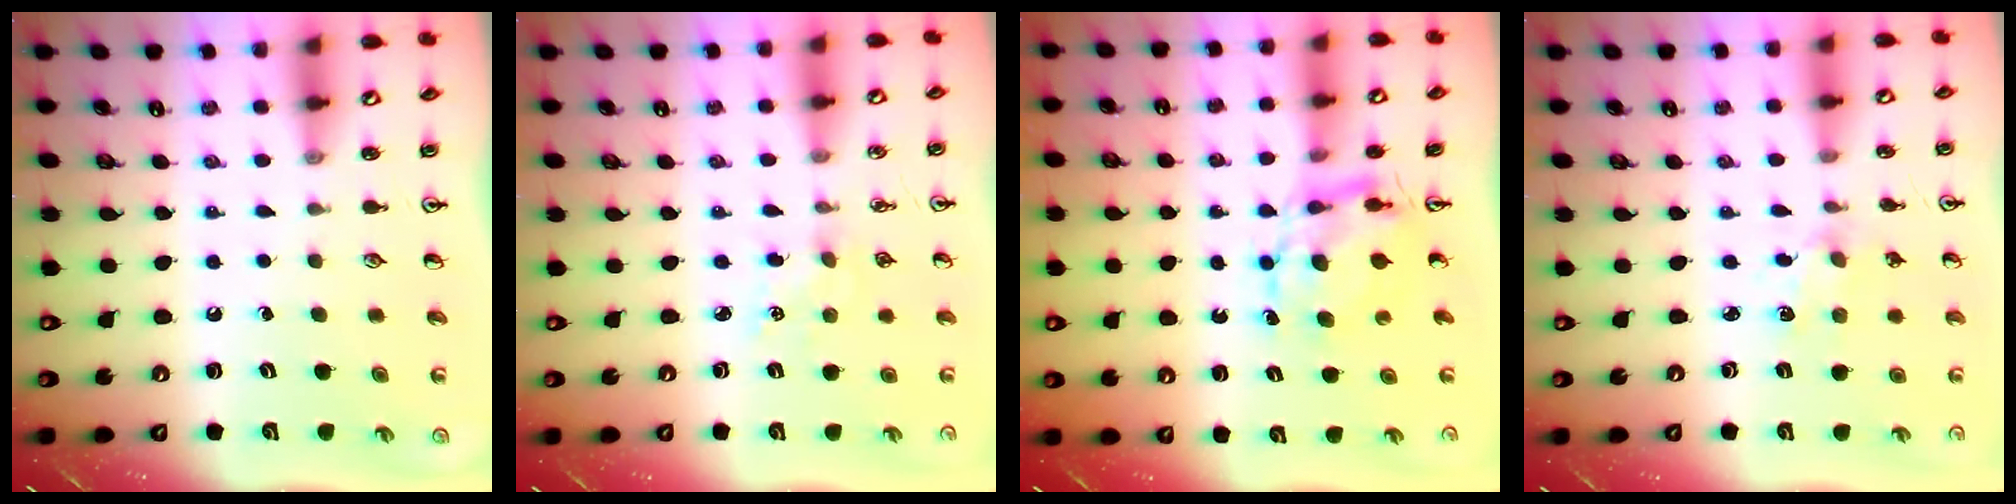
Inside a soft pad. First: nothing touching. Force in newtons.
{"total": 5.0, "press": 5.0, "slide": 0.6}
{"total": 6.6, "press": 6.6, "slide": 0.5}
{"total": 1.5, "press": 1.4, "slide": 0.4}